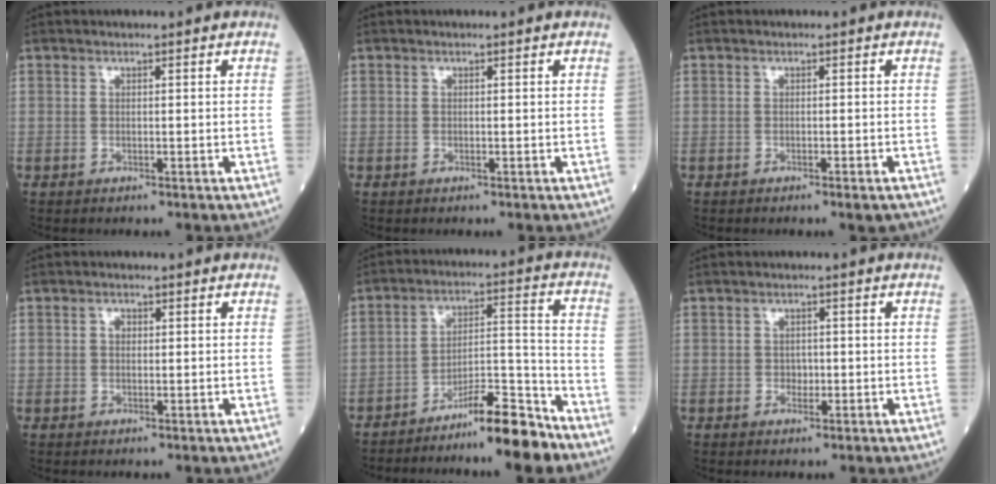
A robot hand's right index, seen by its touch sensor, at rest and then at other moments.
{"total": 0.0}
{"total": 1.5, "force": [-1.0, 0.2, 1.1], "torque": [-0.014, -0.003, -0.010]}
{"total": 1.2, "force": [0.2, 0.9, 0.8], "torque": [-0.015, 0.004, 0.003]}
{"total": 10.4, "force": [-8.6, 1.3, 5.7], "torque": [-0.079, 0.029, -0.143]}
{"total": 1.5, "force": [-0.3, 1.2, 0.9], "torque": [-0.011, 0.003, -0.004]}